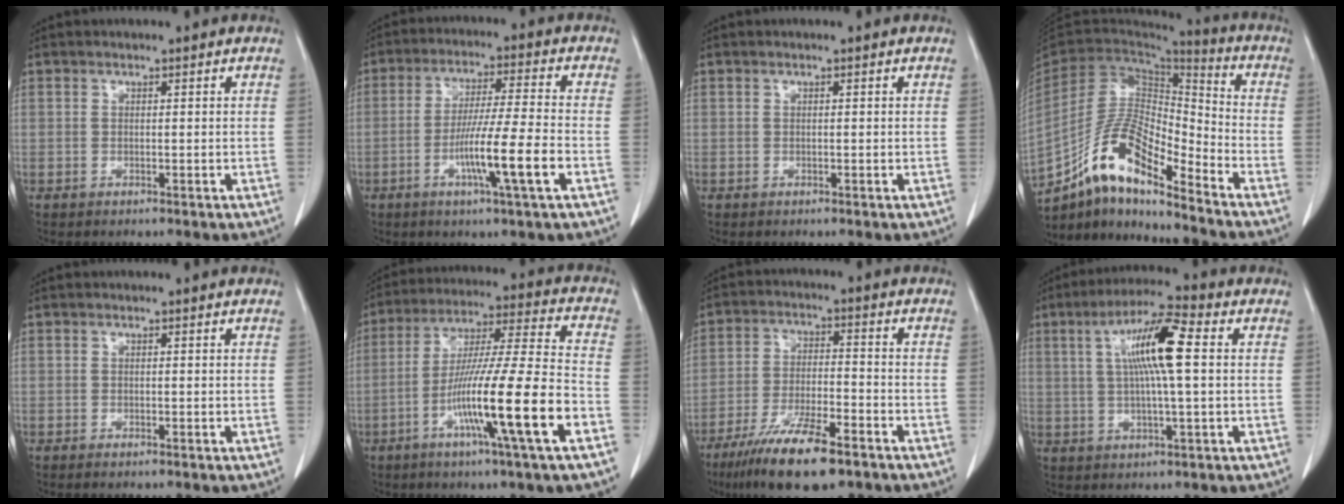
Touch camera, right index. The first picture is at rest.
{"total": 10.6, "force": [-3.7, -0.8, 9.9], "torque": [-0.179, -0.011, -0.067]}
{"total": 0.0}
{"total": 14.3, "force": [-10.7, 3.0, 9.0], "torque": [-0.179, 0.017, -0.196]}
{"total": 0.6, "force": [-0.4, 0.0, 0.4], "torque": [-0.011, -0.002, -0.007]}
{"total": 17.7, "force": [-6.8, -1.0, 16.2], "torque": [-0.296, -0.016, -0.122]}
{"total": 13.2, "force": [-8.8, 2.5, 9.5], "torque": [-0.175, -0.025, -0.153]}
{"total": 10.3, "force": [1.9, 0.8, 10.1], "torque": [-0.188, 0.013, 0.029]}